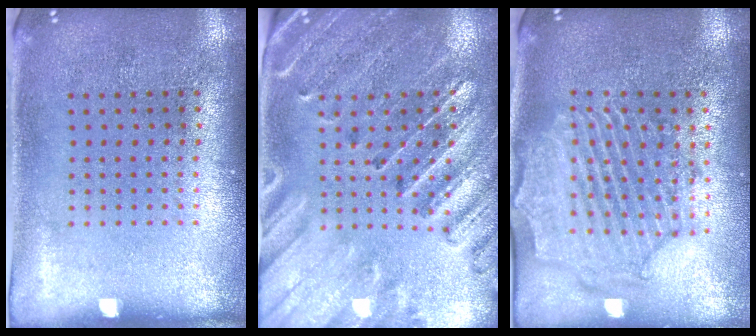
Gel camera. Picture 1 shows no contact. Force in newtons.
{"total": 2.8, "press": 2.7, "slide": 0.8}
{"total": 2.3, "press": 2.2, "slide": 0.8}